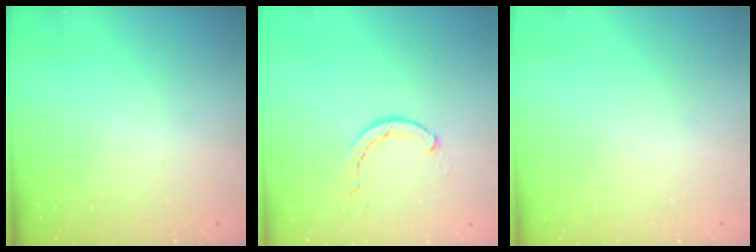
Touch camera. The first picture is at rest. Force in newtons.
{"total": 2.9, "press": 2.9, "slide": 0.4}
{"total": 0.0}